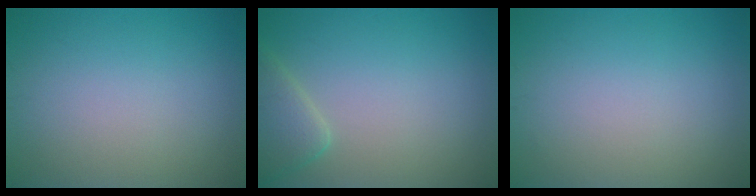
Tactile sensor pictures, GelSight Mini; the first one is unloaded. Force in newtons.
{"total": 2.8, "press": 2.8, "slide": 0.2}
{"total": 0.0}